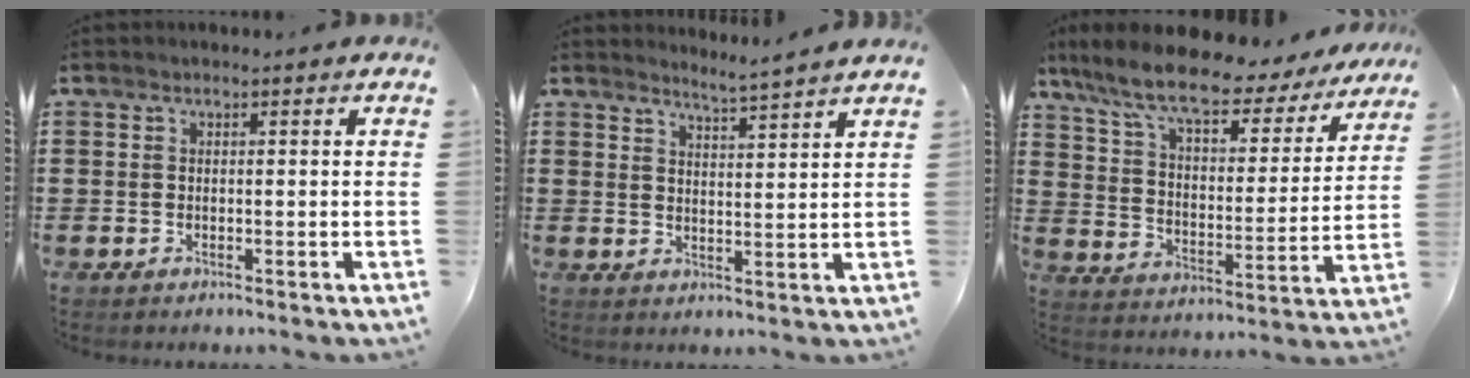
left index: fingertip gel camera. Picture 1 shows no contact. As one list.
[{"total": 3.5, "force": [3.3, -1.1, 0.3], "torque": [-0.016, -0.022, 0.058]}, {"total": 9.4, "force": [7.7, 1.6, 5.2], "torque": [-0.129, -0.041, 0.128]}]